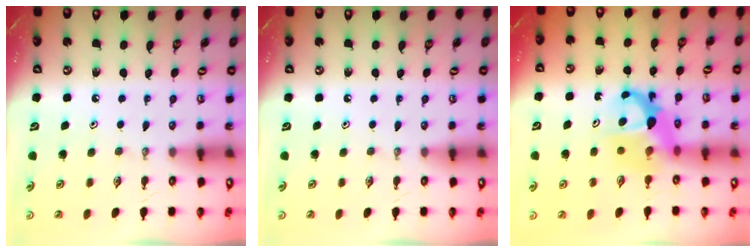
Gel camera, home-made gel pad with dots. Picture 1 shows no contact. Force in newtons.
{"total": 0.0}
{"total": 6.8, "press": 6.7, "slide": 0.4}